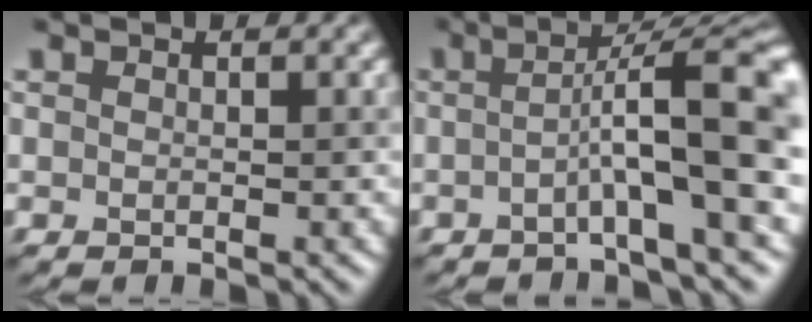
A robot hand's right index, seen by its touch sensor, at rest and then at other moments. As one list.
[{"total": 9.7, "force": [-0.5, 1.9, 9.5], "torque": [-0.121, 0.019, -0.025]}]